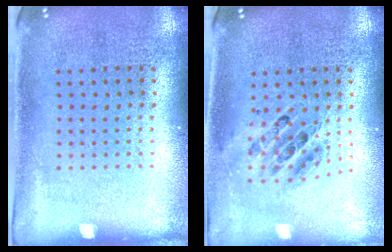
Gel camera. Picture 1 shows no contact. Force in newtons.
{"total": 0.6, "press": 0.6, "slide": 0.0}